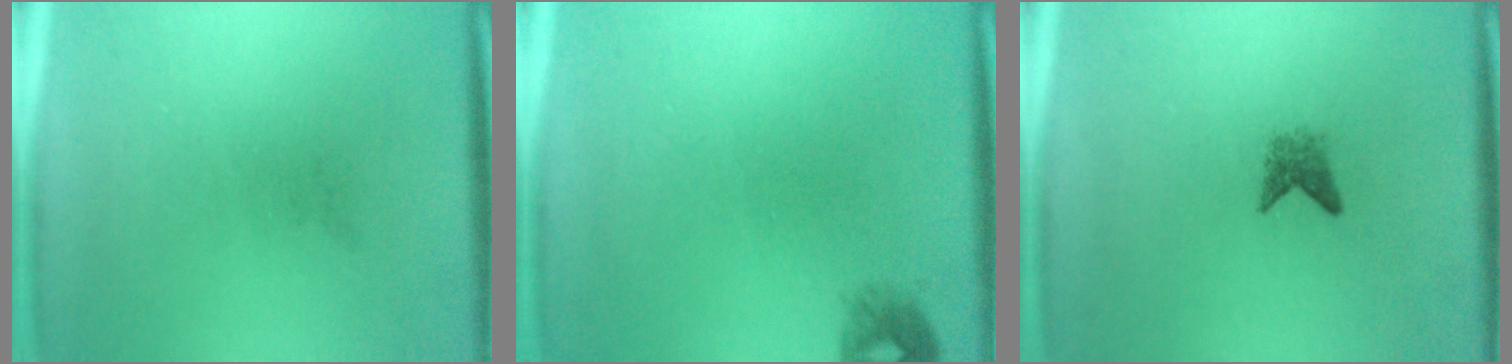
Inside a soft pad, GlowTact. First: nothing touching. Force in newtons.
{"total": 1.2}
{"total": 1.6}